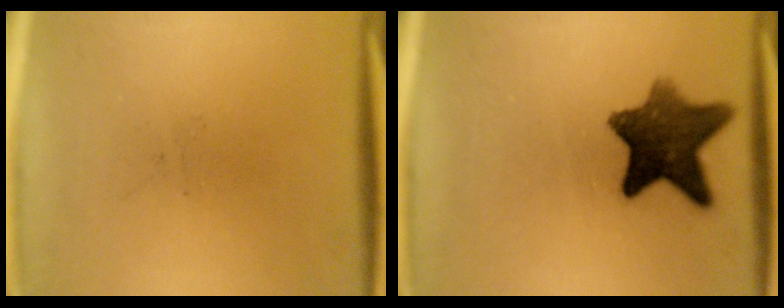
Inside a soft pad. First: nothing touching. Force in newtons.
{"total": 10.4}